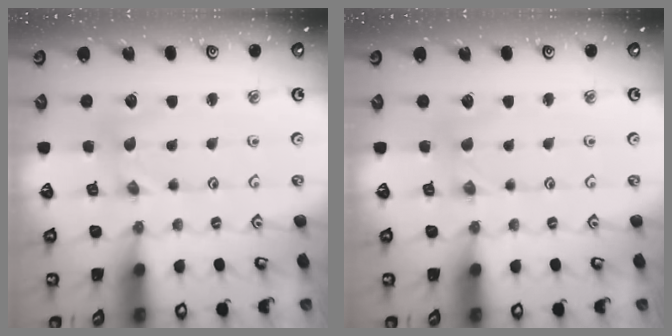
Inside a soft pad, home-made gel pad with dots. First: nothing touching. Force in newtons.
{"total": 1.1, "press": 1.1, "slide": 0.2}